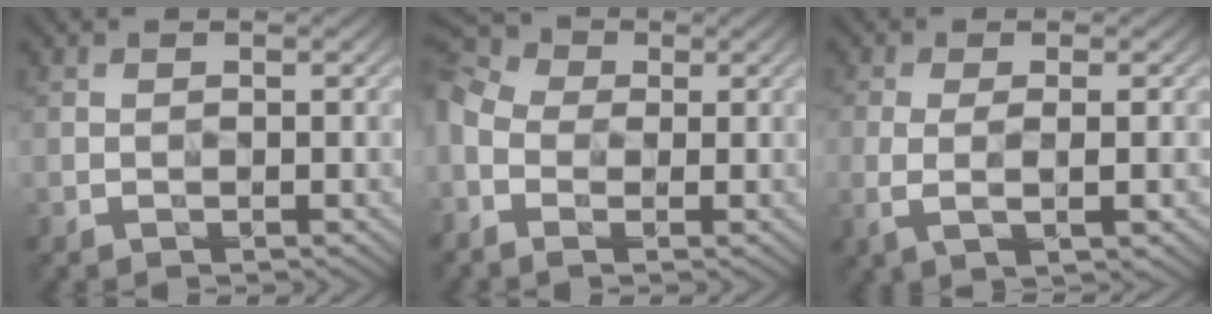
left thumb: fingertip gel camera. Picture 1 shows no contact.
{"total": 9.0, "force": [-0.9, 6.9, 5.7], "torque": [-0.168, 0.008, -0.031]}
{"total": 3.7, "force": [-0.4, 0.8, 3.6], "torque": [-0.079, -0.002, -0.010]}